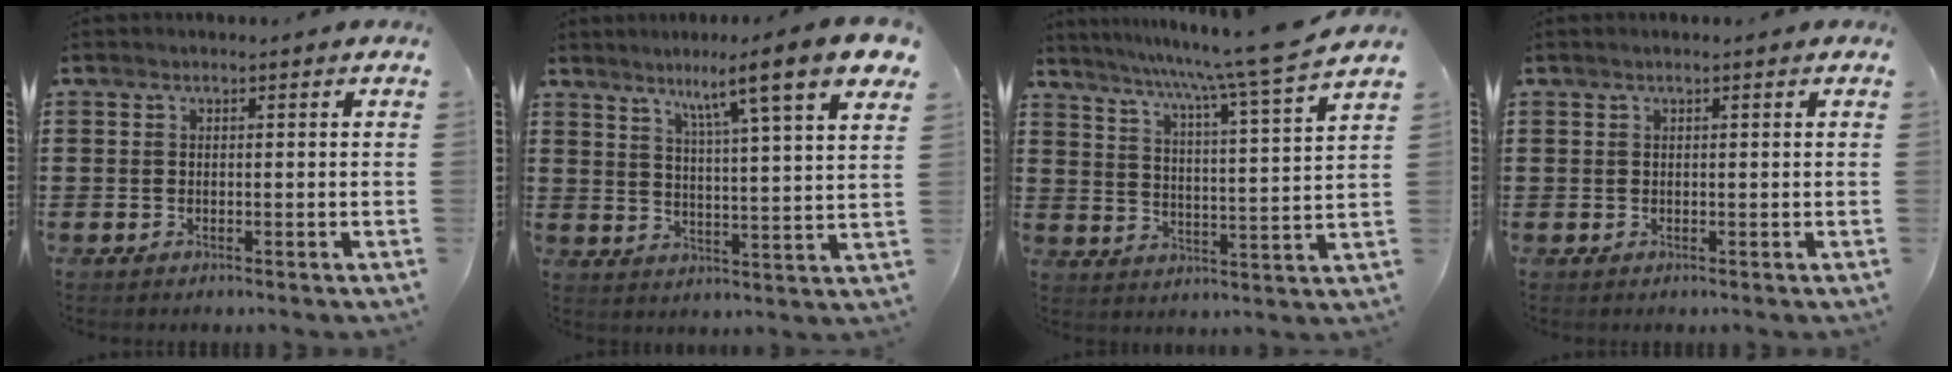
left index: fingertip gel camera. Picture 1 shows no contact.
{"total": 9.3, "force": [6.5, 0.0, 6.6], "torque": [-0.125, -0.039, 0.097]}
{"total": 7.8, "force": [6.6, -1.5, 3.8], "torque": [-0.085, -0.055, 0.100]}
{"total": 0.8, "force": [0.4, 0.0, 0.6], "torque": [-0.011, 0.000, 0.008]}